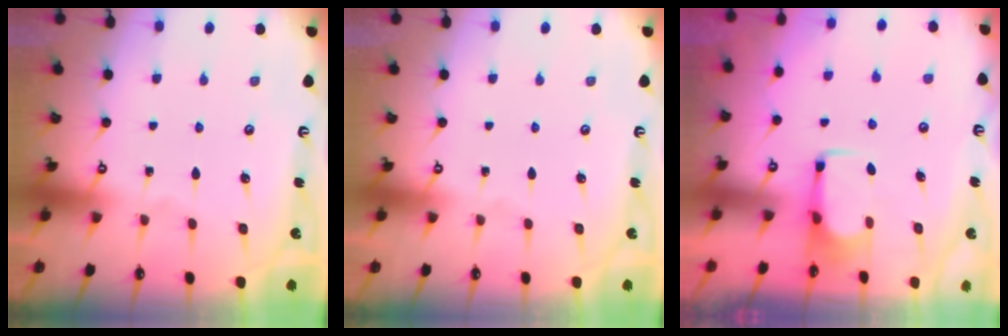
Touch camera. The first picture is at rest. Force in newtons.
{"total": 0.0}
{"total": 2.8, "press": 2.8, "slide": 0.5}